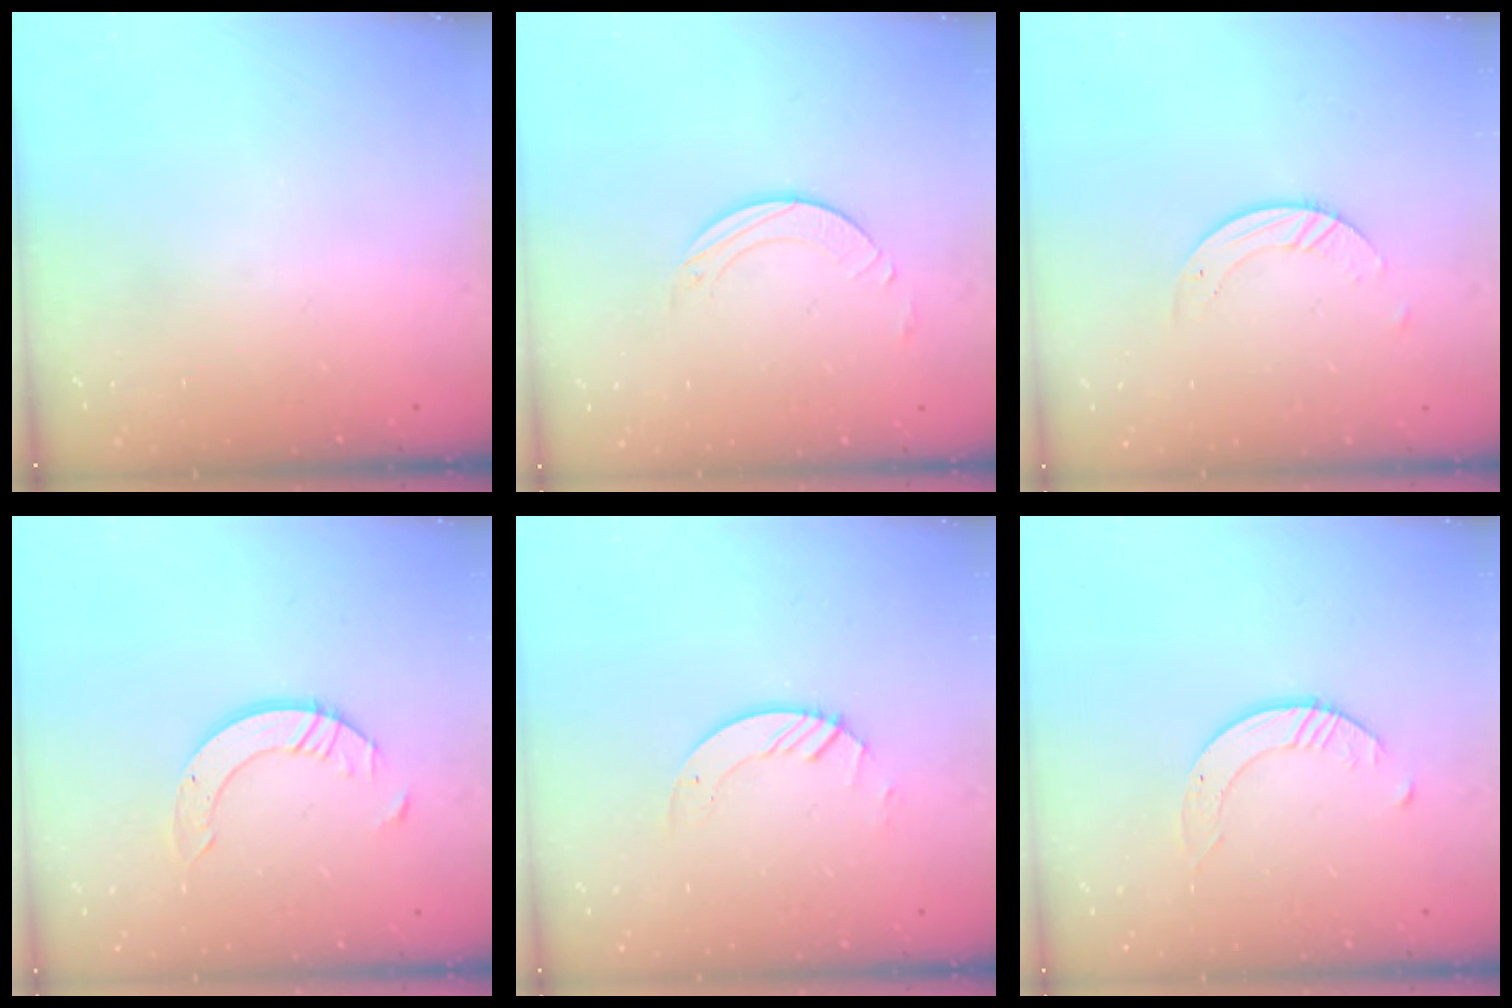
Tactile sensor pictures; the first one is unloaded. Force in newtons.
{"total": 1.9, "press": 1.9, "slide": 0.1}
{"total": 3.4, "press": 3.4, "slide": 0.1}
{"total": 8.1, "press": 8.1, "slide": 0.7}
{"total": 2.6, "press": 2.6, "slide": 0.3}
{"total": 2.6, "press": 2.6, "slide": 0.3}